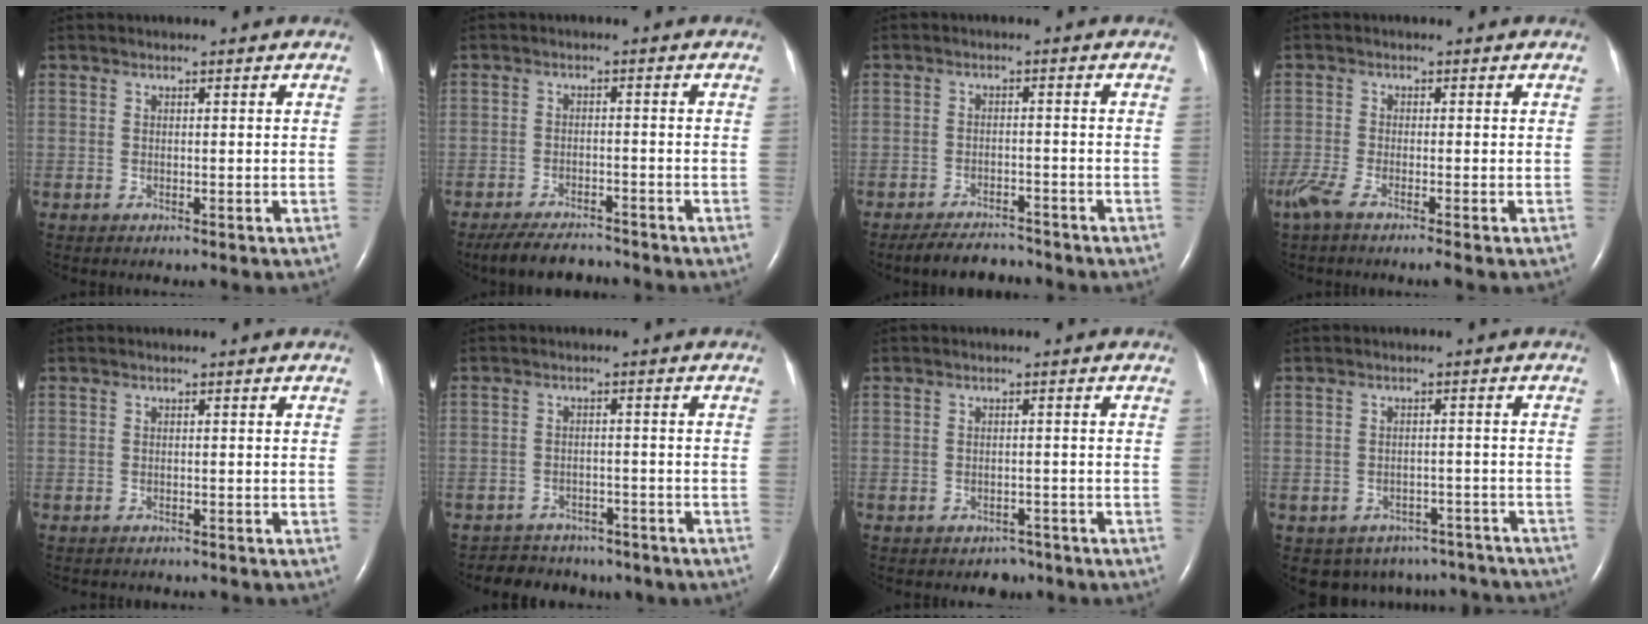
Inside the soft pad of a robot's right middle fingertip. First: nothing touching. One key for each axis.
{"total": 6.7, "fx": -6.1, "fy": 1.5, "fz": 2.3, "tx": -0.043, "ty": -0.017, "tz": -0.100}
{"total": 5.0, "fx": -4.7, "fy": 1.2, "fz": 1.1, "tx": -0.023, "ty": -0.012, "tz": -0.078}
{"total": 3.9, "fx": -2.9, "fy": 0.0, "fz": 2.7, "tx": -0.058, "ty": -0.011, "tz": -0.059}
{"total": 2.9, "fx": -2.7, "fy": 0.8, "fz": 0.9, "tx": -0.017, "ty": -0.004, "tz": -0.030}
{"total": 9.2, "fx": -7.6, "fy": 4.9, "fz": 1.9, "tx": -0.034, "ty": 0.014, "tz": -0.087}
{"total": 2.2, "fx": -1.7, "fy": 1.3, "fz": 0.1, "tx": -0.008, "ty": 0.005, "tz": -0.023}
{"total": 11.0, "fx": -9.5, "fy": 5.4, "fz": 1.2, "tx": -0.013, "ty": 0.022, "tz": -0.098}